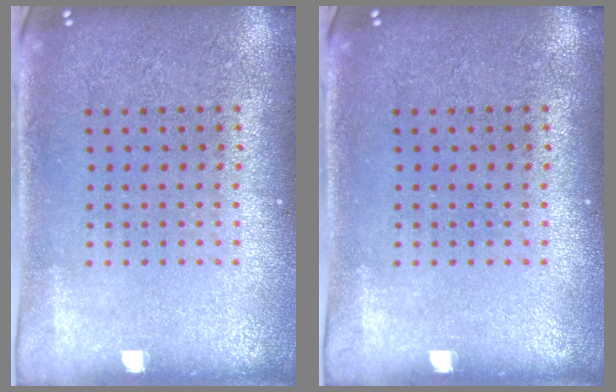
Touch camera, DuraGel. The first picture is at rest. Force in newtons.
{"total": 0.0}